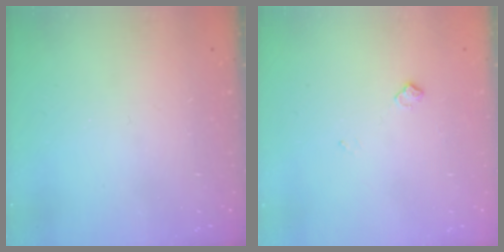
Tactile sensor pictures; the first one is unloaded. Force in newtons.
{"total": 5.2, "press": 5.1, "slide": 0.8}